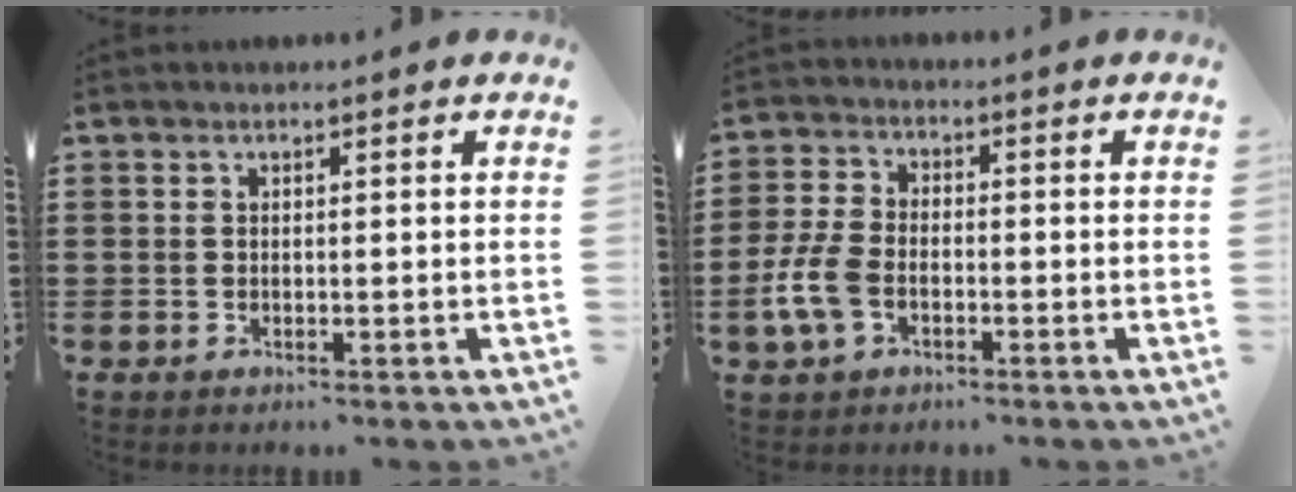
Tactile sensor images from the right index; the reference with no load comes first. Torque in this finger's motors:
{"motor_torque": [1.19, 0.95, 0.24, 0.10]}